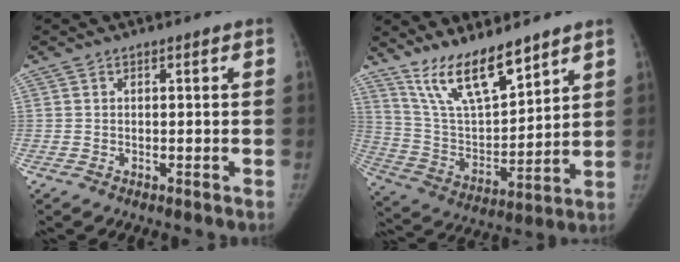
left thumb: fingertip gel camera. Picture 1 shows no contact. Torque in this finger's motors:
{"motor_torque": [0.48, 0.45, 0.94, -1.84, 0.11]}